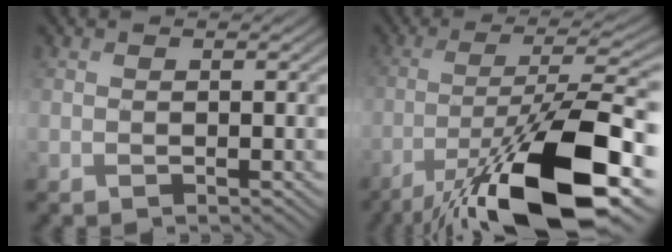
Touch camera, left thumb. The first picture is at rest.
{"total": 17.8, "force": [-9.9, 4.9, 13.9], "torque": [-0.234, -0.012, -0.168]}